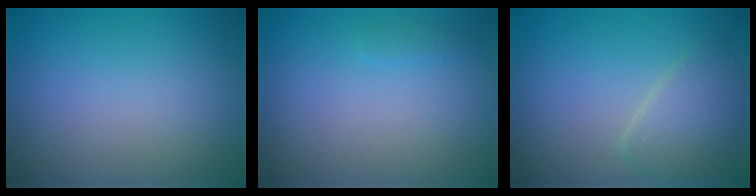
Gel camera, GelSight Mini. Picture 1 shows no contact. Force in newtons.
{"total": 0.6, "press": 0.6, "slide": 0.0}
{"total": 3.1, "press": 3.1, "slide": 0.2}